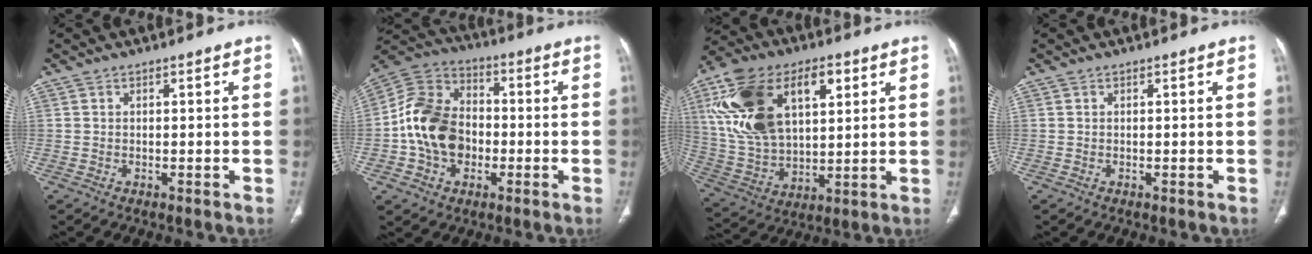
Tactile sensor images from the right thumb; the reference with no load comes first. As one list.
[{"total": 15.4, "force": [-2.2, 11.7, 9.6], "torque": [-0.155, 0.033, -0.046]}, {"total": 23.7, "force": [8.0, 13.8, 17.6], "torque": [-0.318, -0.004, 0.151]}, {"total": 0.0}]